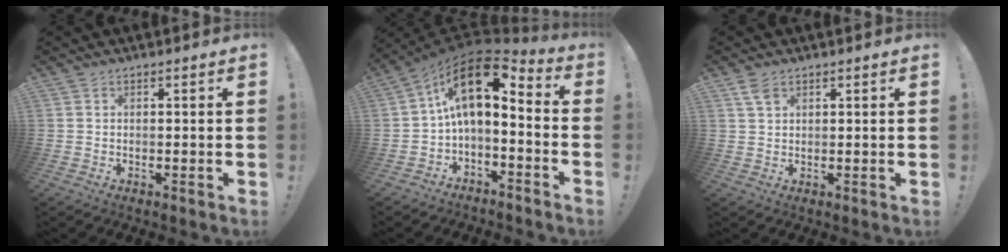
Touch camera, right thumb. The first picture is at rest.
{"total": 12.9, "force": [3.4, 6.0, 10.9], "torque": [-0.189, -0.017, 0.062]}
{"total": 3.8, "force": [2.2, 1.9, 2.4], "torque": [-0.048, -0.002, 0.042]}